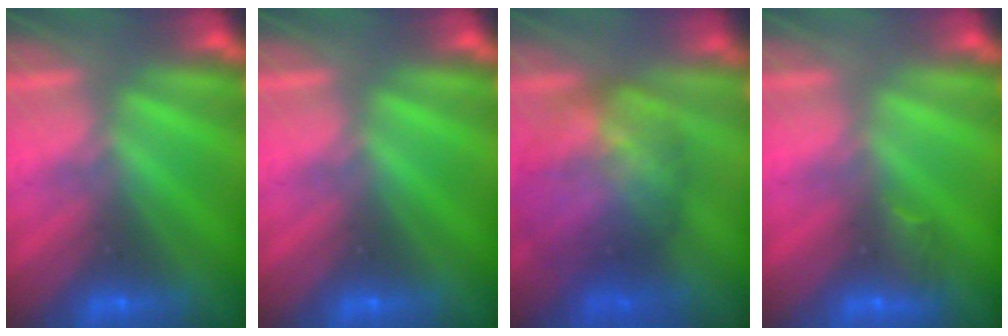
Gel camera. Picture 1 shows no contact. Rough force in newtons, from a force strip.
{"total": 0.0}
{"total": 7.5}
{"total": 3.1}